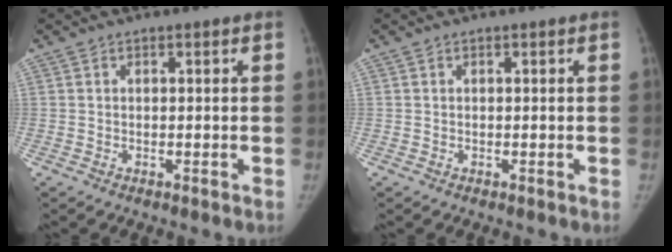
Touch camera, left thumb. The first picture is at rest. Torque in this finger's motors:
{"motor_torque": [-0.03, 0.04, 0.17, -0.02, 0.01]}